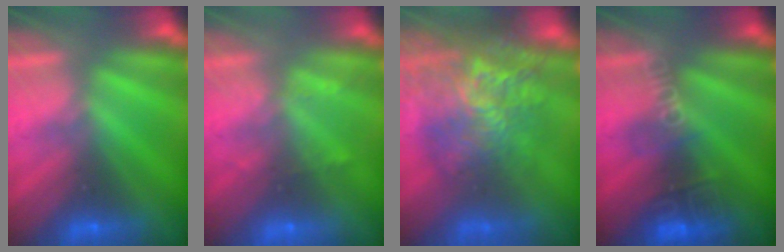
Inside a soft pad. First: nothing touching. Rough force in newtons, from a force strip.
{"total": 2.3}
{"total": 11.6}
{"total": 2.6}